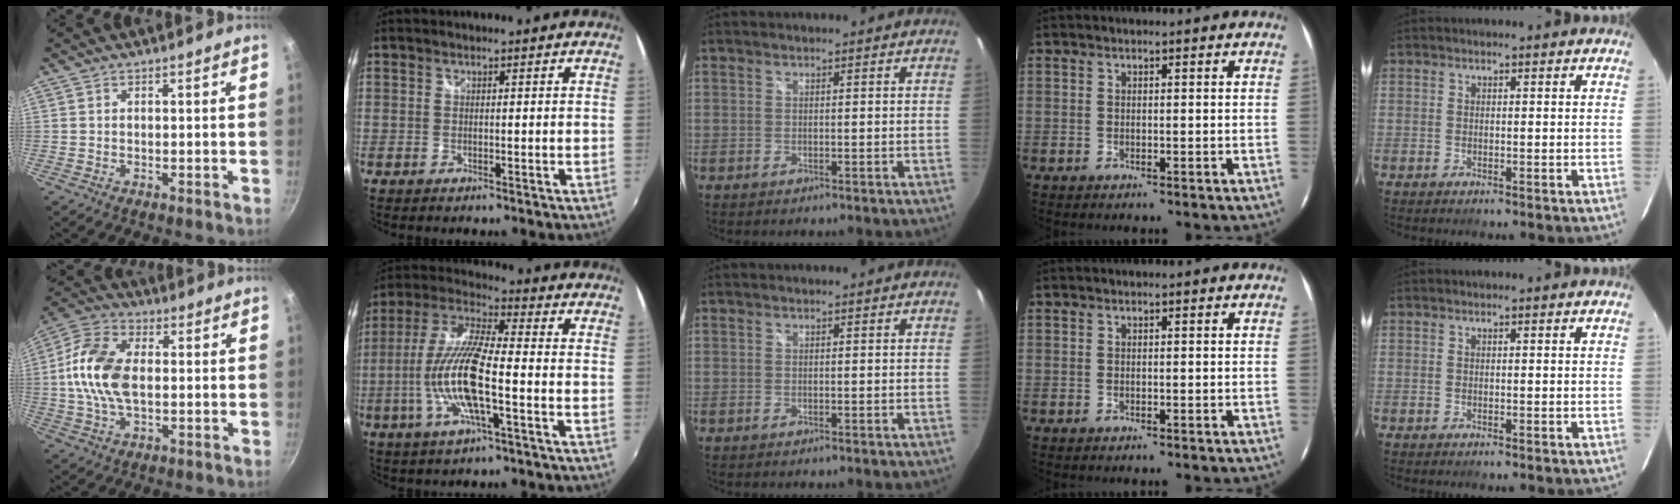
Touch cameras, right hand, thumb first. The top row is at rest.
{"thumb": {"total": 13.4, "force": [0.3, 8.1, 10.6], "torque": [-0.200, 0.025, -0.010]}, "index": {"total": 14.6, "force": [-3.7, 2.5, 13.9], "torque": [-0.279, -0.006, -0.072]}}